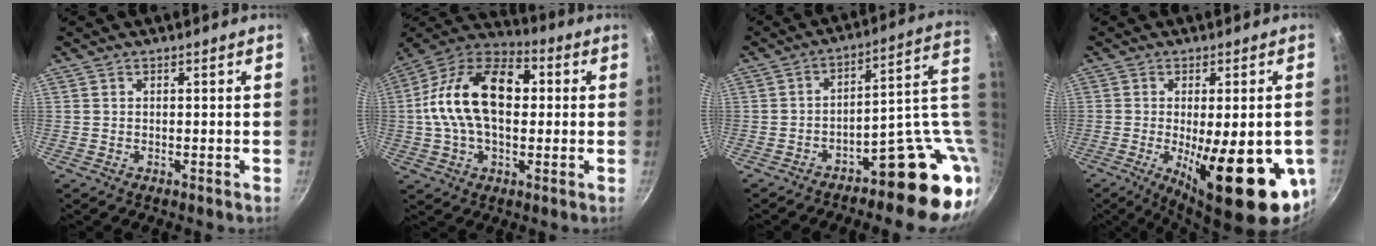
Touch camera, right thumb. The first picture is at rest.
{"total": 20.2, "force": [1.0, 12.3, 16.0], "torque": [-0.264, 0.036, -0.002]}
{"total": 15.4, "force": [-2.1, 6.7, 13.7], "torque": [-0.120, 0.021, -0.022]}
{"total": 21.7, "force": [-5.6, 6.9, 19.8], "torque": [-0.252, -0.019, -0.064]}